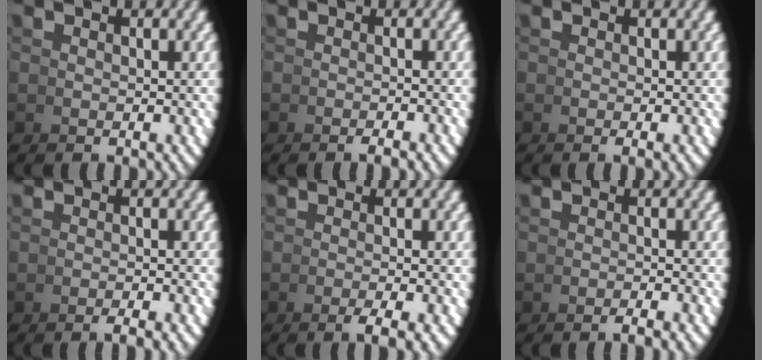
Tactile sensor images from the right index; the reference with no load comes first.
{"total": 1.5, "force": [-1.4, -0.2, 0.5], "torque": [0.001, 0.010, -0.029]}
{"total": 1.0, "force": [-0.6, 0.2, 0.8], "torque": [-0.015, -0.002, -0.009]}
{"total": 2.0, "force": [-1.8, -0.2, 0.8], "torque": [-0.001, 0.013, -0.037]}
{"total": 3.1, "force": [-2.4, 0.0, 2.0], "torque": [-0.017, 0.010, -0.043]}
{"total": 1.8, "force": [-1.7, -0.3, 0.6], "torque": [0.002, 0.013, -0.036]}